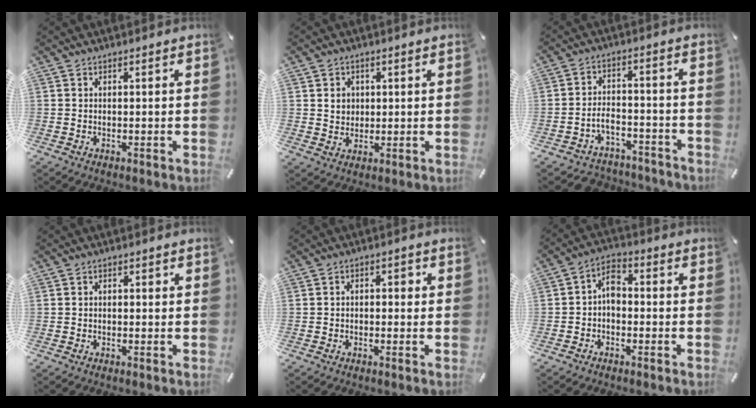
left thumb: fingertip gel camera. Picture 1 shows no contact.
{"total": 3.9, "force": [1.0, 3.7, 0.8], "torque": [-0.011, 0.000, 0.014]}
{"total": 5.6, "force": [-3.0, 4.0, 2.4], "torque": [-0.046, 0.012, -0.056]}
{"total": 1.1, "force": [-0.6, 0.6, 0.6], "torque": [-0.012, 0.003, -0.013]}
{"total": 2.2, "force": [-1.3, 1.3, 1.3], "torque": [-0.025, 0.012, -0.028]}
{"total": 3.9, "force": [-1.3, 2.5, 2.7], "torque": [-0.055, 0.015, -0.027]}